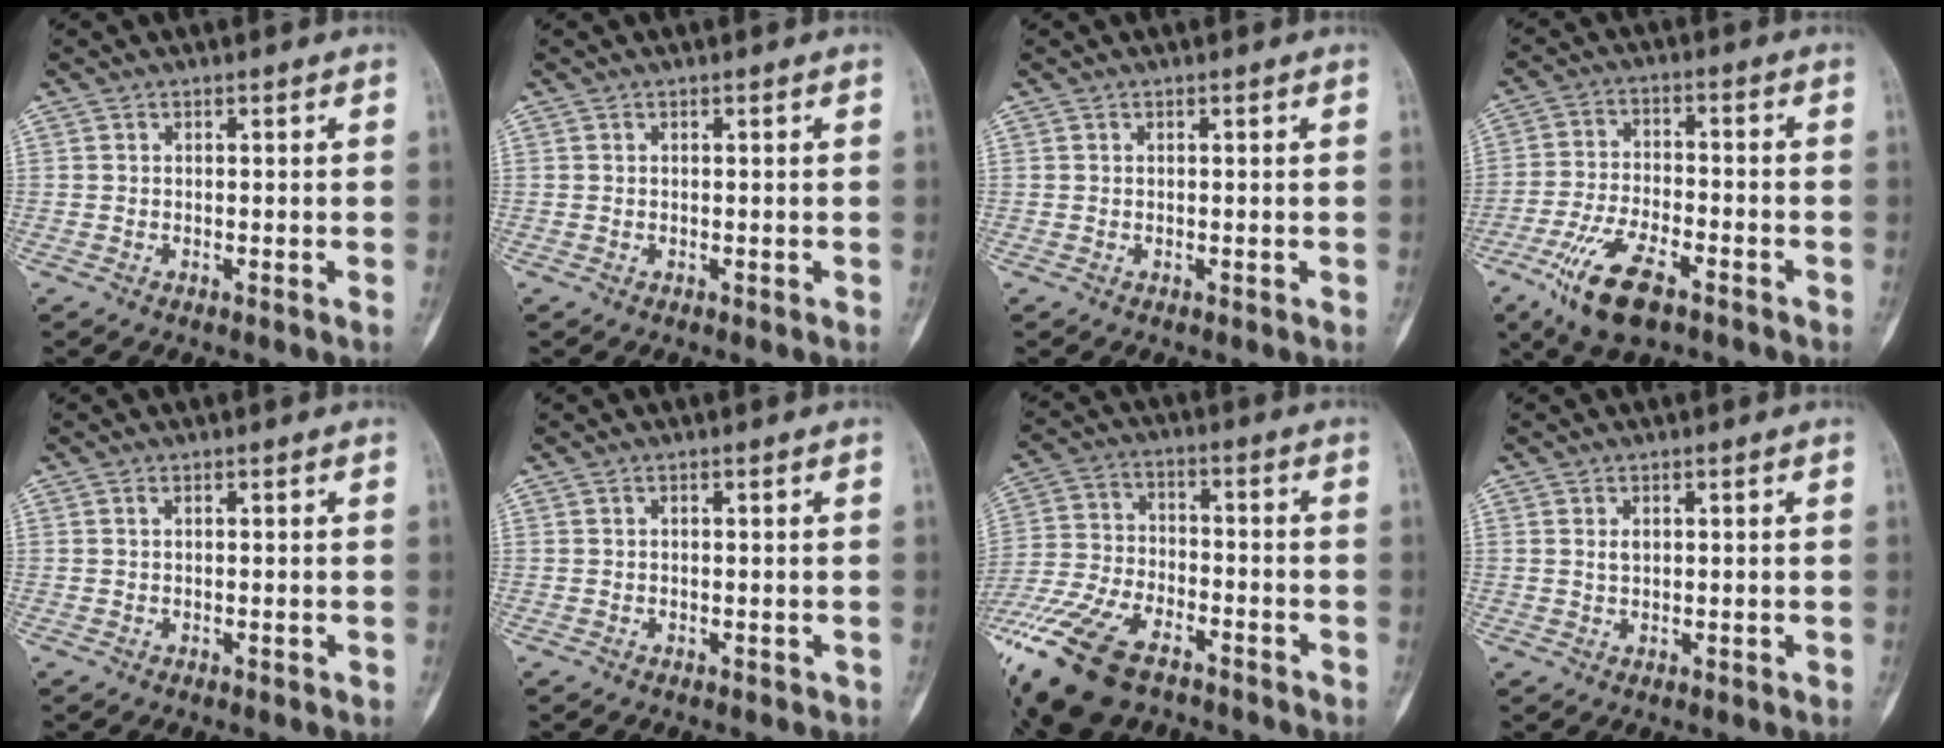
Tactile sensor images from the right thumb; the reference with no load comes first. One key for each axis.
{"total": 0.0}
{"total": 0.0}
{"total": 12.5, "fx": -7.1, "fy": 5.3, "fz": 8.8, "tx": -0.164, "ty": 0.018, "tz": -0.127}
{"total": 0.5, "fx": 0.0, "fy": 0.4, "fz": 0.4, "tx": -0.005, "ty": 0.000, "tz": 0.001}
{"total": 0.5, "fx": -0.2, "fy": 0.5, "fz": 0.0, "tx": 0.008, "ty": 0.005, "tz": -0.003}
{"total": 21.1, "fx": -12.6, "fy": 10.8, "fz": 13.0, "tx": -0.312, "ty": 0.014, "tz": -0.235}
{"total": 1.6, "fx": 0.3, "fy": 1.2, "fz": 1.0, "tx": -0.009, "ty": -0.002, "tz": 0.007}